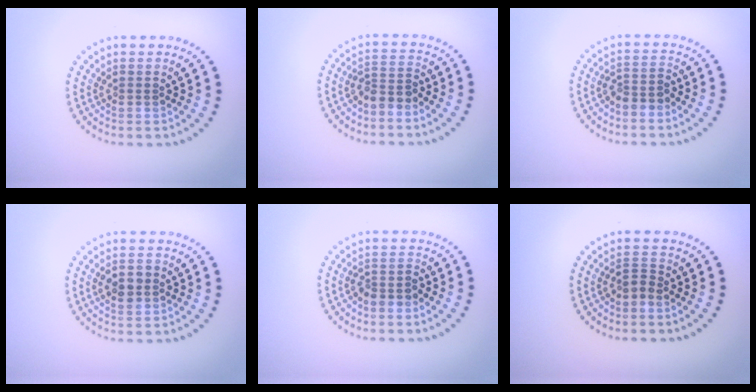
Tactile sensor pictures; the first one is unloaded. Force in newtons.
{"total": 2.2, "press": 1.8, "slide": 1.3}
{"total": 2.2, "press": 1.8, "slide": 1.3}
{"total": 2.2, "press": 2.2, "slide": 0.1}
{"total": 2.0, "press": 1.6, "slide": 1.1}
{"total": 1.4, "press": 1.1, "slide": 0.8}